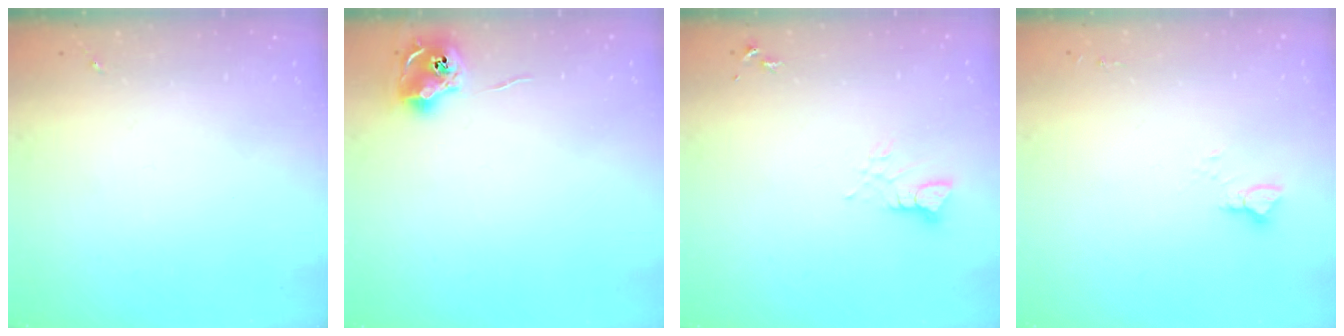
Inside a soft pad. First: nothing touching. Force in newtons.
{"total": 8.8, "press": 8.8, "slide": 0.1}
{"total": 3.6, "press": 3.6, "slide": 0.3}
{"total": 3.9, "press": 3.9, "slide": 0.4}